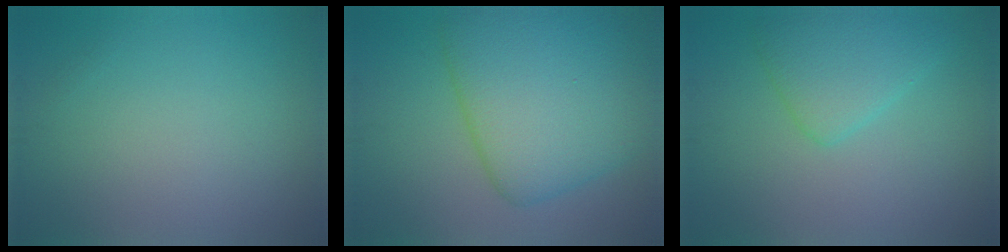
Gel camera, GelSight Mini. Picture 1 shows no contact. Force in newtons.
{"total": 8.8, "press": 8.8, "slide": 0.5}
{"total": 3.4, "press": 3.4, "slide": 0.3}